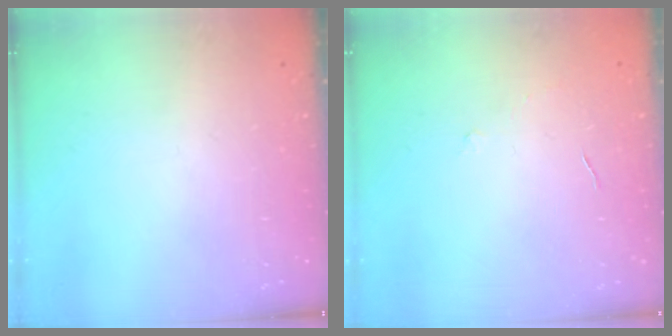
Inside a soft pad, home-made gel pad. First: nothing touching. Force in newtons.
{"total": 2.9, "press": 2.9, "slide": 0.2}